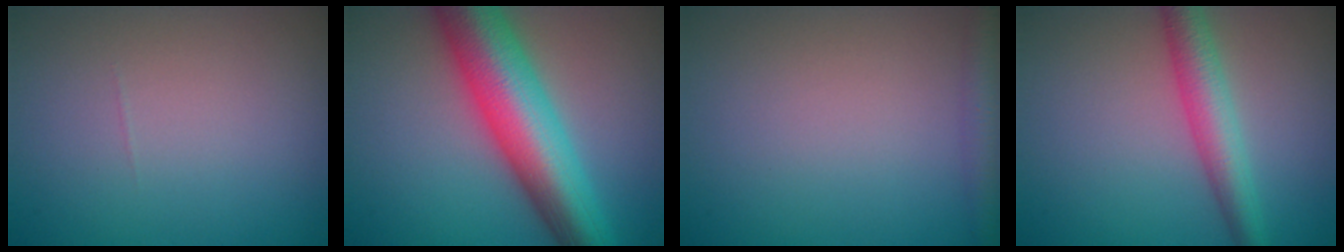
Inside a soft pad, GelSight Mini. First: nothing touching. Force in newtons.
{"total": 11.2, "press": 11.2, "slide": 0.2}
{"total": 2.1, "press": 2.1, "slide": 0.1}
{"total": 4.3, "press": 4.3, "slide": 0.1}